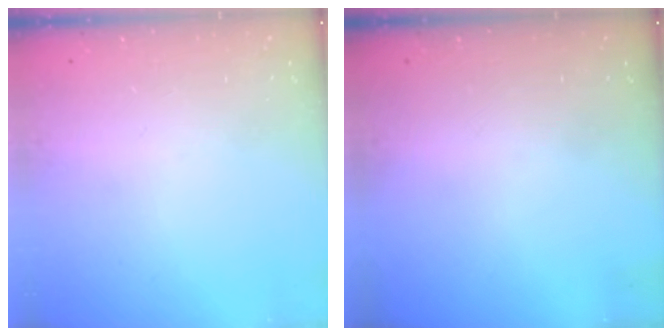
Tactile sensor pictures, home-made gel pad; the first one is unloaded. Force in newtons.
{"total": 0.0}